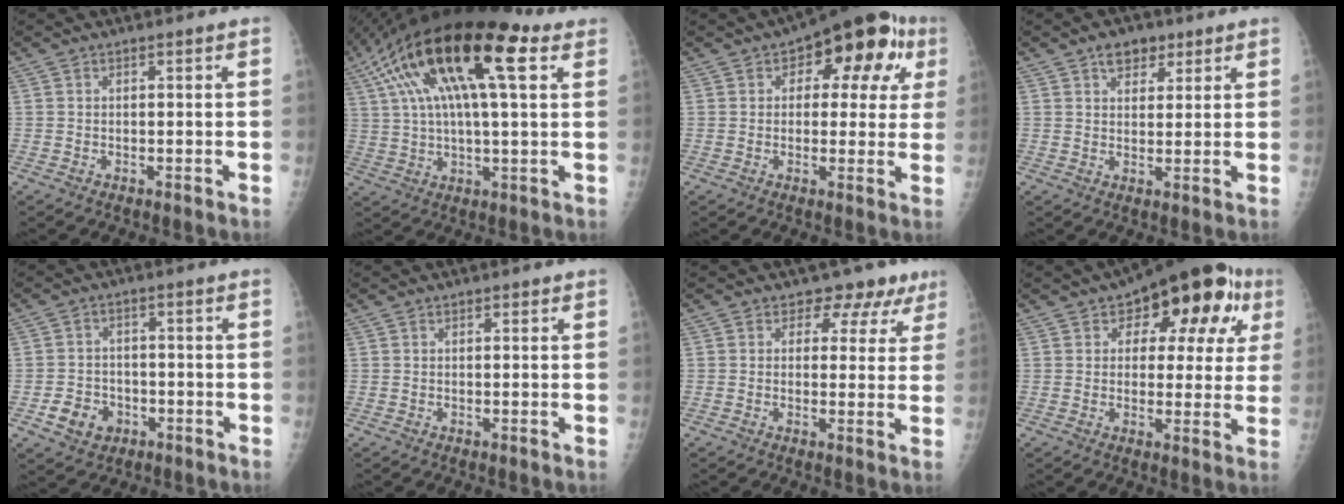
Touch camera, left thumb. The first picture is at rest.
{"total": 23.1, "force": [9.7, 7.6, 19.5], "torque": [-0.357, 0.025, 0.160]}
{"total": 15.0, "force": [5.1, 8.3, 11.4], "torque": [-0.083, 0.016, 0.055]}
{"total": 5.3, "force": [3.2, 3.4, 2.4], "torque": [-0.008, -0.015, 0.049]}
{"total": 6.2, "force": [-2.4, 5.1, 2.5], "torque": [-0.024, 0.015, -0.035]}
{"total": 0.6, "force": [0.4, 0.3, 0.3], "torque": [-0.001, -0.002, 0.004]}
{"total": 6.9, "force": [4.9, 4.6, 1.1], "torque": [0.026, -0.022, 0.043]}
{"total": 17.4, "force": [6.9, 9.3, 13.0], "torque": [-0.111, 0.005, 0.082]}